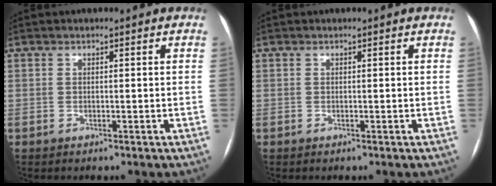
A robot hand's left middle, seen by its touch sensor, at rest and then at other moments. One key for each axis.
{"total": 0.0}